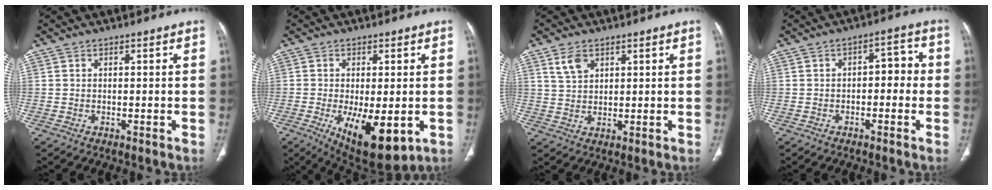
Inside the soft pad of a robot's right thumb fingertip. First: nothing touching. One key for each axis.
{"total": 12.8, "fx": -3.7, "fy": 5.3, "fz": 11.1, "tx": -0.167, "ty": -0.020, "tz": -0.039}
{"total": 4.4, "fx": 2.5, "fy": 2.7, "fz": 2.4, "tx": -0.038, "ty": -0.009, "tz": 0.055}
{"total": 5.1, "fx": -0.7, "fy": 2.9, "fz": 4.1, "tx": -0.031, "ty": 0.027, "tz": -0.017}